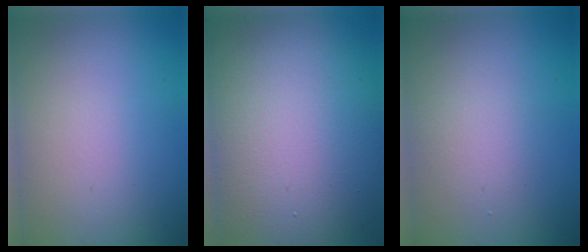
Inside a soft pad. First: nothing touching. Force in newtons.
{"total": 14.6, "press": 14.6, "slide": 0.9}
{"total": 1.7, "press": 1.7, "slide": 0.1}